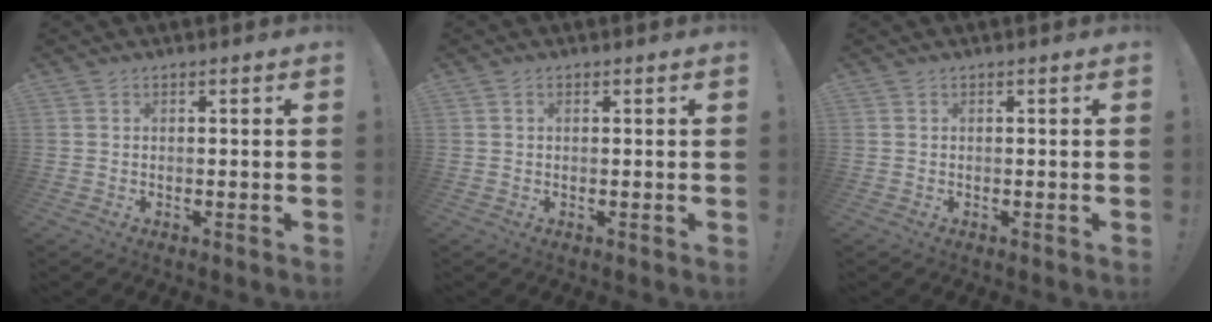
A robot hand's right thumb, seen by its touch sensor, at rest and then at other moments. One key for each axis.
{"total": 0.5, "fx": 0.2, "fy": 0.5, "fz": 0.2, "tx": -0.005, "ty": 0.004, "tz": 0.003}
{"total": 0.0}